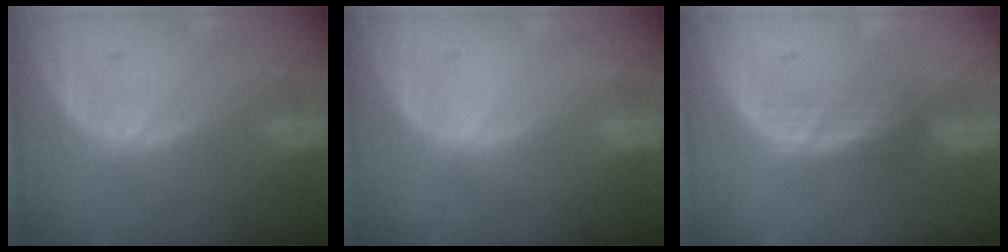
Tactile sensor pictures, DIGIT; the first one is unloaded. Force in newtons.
{"total": 0.0}
{"total": 2.5, "press": 2.3, "slide": 0.9}